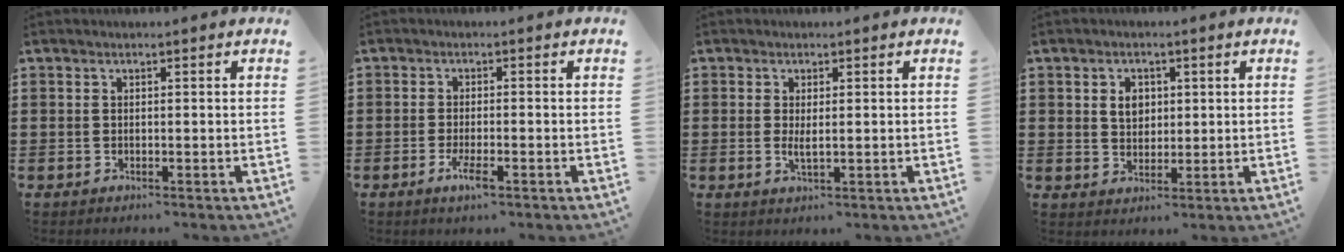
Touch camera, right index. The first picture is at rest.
{"total": 3.2, "force": [-1.6, 0.5, 2.7], "torque": [-0.058, -0.008, -0.031]}
{"total": 2.1, "force": [0.2, 0.6, 1.9], "torque": [-0.037, 0.000, 0.003]}
{"total": 3.6, "force": [0.9, 2.7, 2.1], "torque": [-0.051, 0.012, 0.014]}